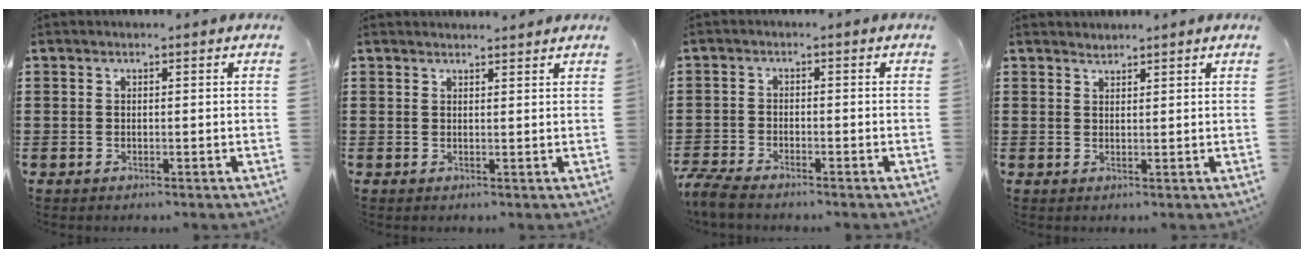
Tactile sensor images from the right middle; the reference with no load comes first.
{"total": 1.5, "force": [1.5, -0.1, 0.2], "torque": [-0.005, 0.000, 0.028]}
{"total": 3.3, "force": [-3.1, 0.3, 1.2], "torque": [-0.041, -0.007, -0.068]}
{"total": 1.3, "force": [1.2, 0.1, -0.3], "torque": [0.003, -0.003, 0.024]}